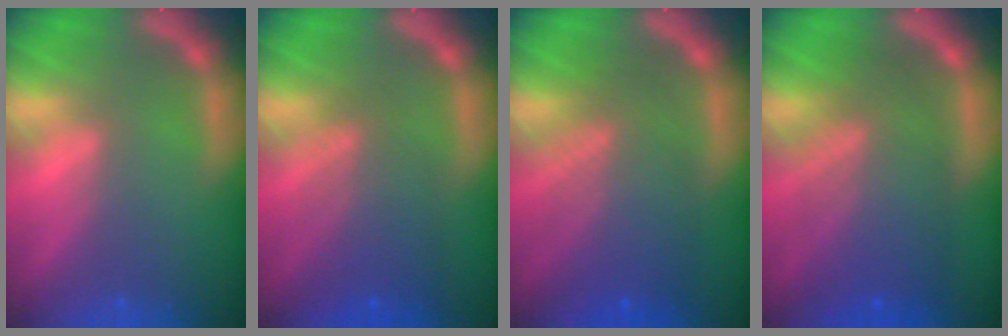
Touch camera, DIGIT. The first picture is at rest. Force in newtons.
{"total": 5.5}
{"total": 7.6}
{"total": 8.6}